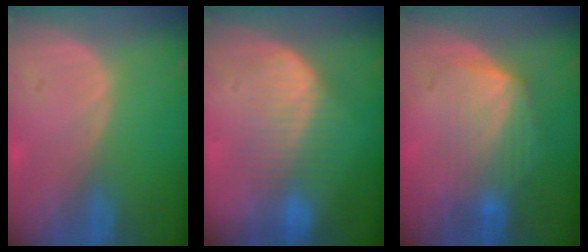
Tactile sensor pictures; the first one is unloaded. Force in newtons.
{"total": 6.7, "press": 6.5, "slide": 1.4}
{"total": 6.5, "press": 6.5, "slide": 0.7}